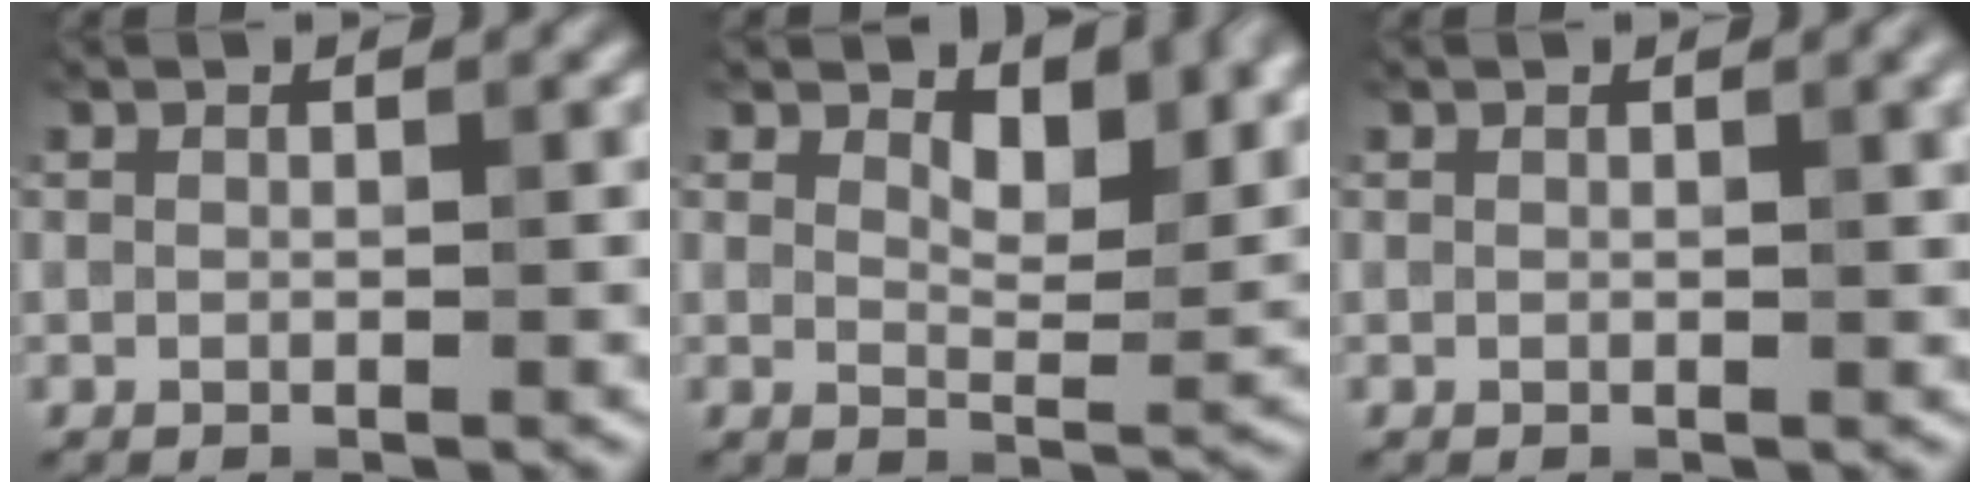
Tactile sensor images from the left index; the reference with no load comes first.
{"total": 3.4, "force": [2.7, 0.9, 1.9], "torque": [-0.044, -0.004, 0.063]}
{"total": 2.8, "force": [1.0, 1.1, 2.4], "torque": [-0.014, 0.018, 0.011]}